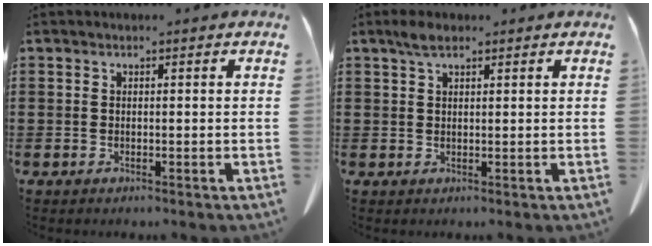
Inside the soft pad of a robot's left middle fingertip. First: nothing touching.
{"total": 2.3, "force": [1.5, 0.8, 1.6], "torque": [-0.037, 0.003, 0.027]}